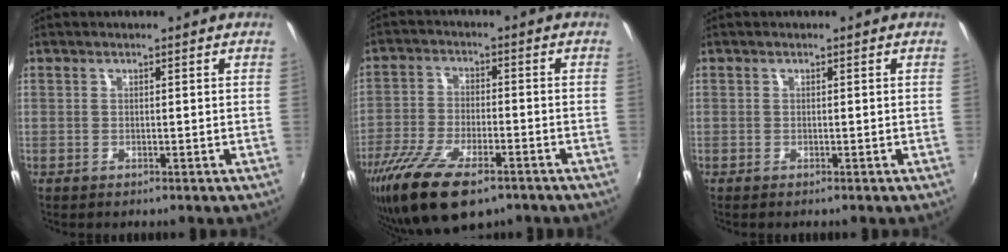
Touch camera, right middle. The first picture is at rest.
{"total": 14.7, "force": [-9.8, 5.4, 9.6], "torque": [-0.210, -0.045, -0.180]}
{"total": 0.0}